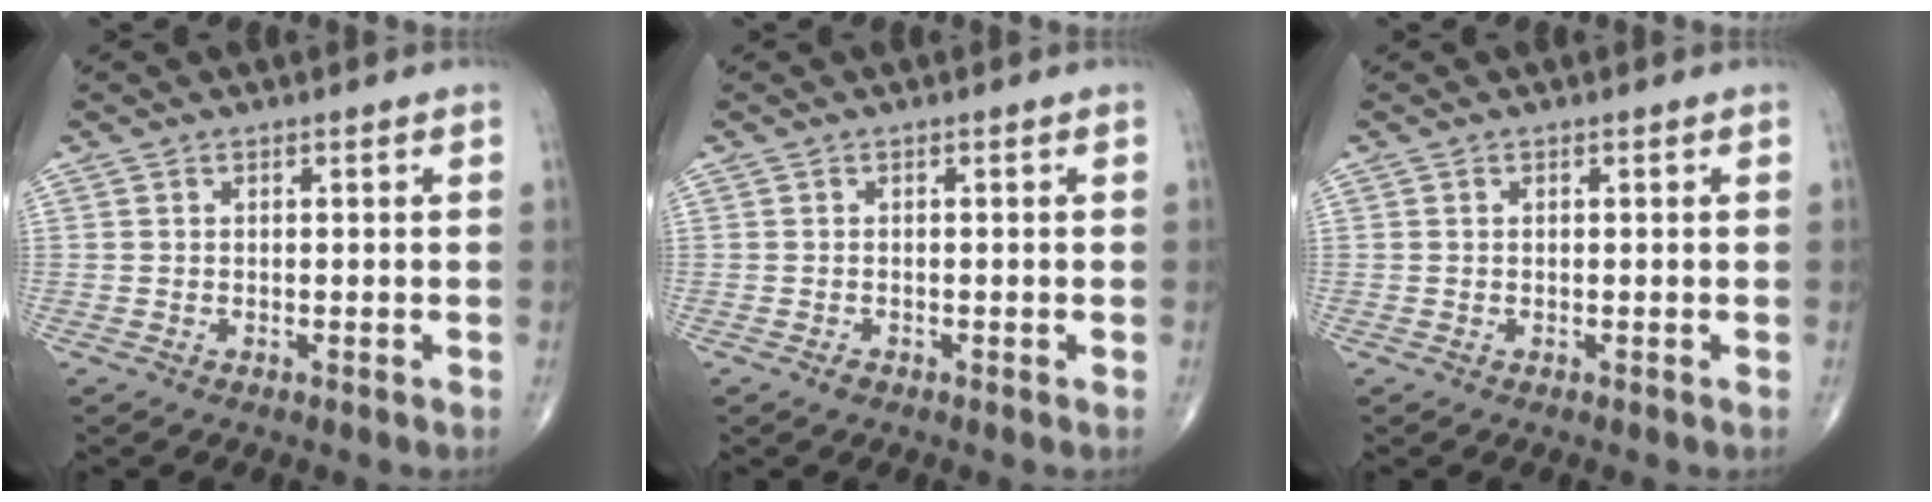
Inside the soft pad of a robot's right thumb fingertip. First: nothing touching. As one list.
[{"total": 0.7, "force": [-0.4, 0.4, 0.4], "torque": [-0.008, -0.001, -0.009]}, {"total": 0.0}]